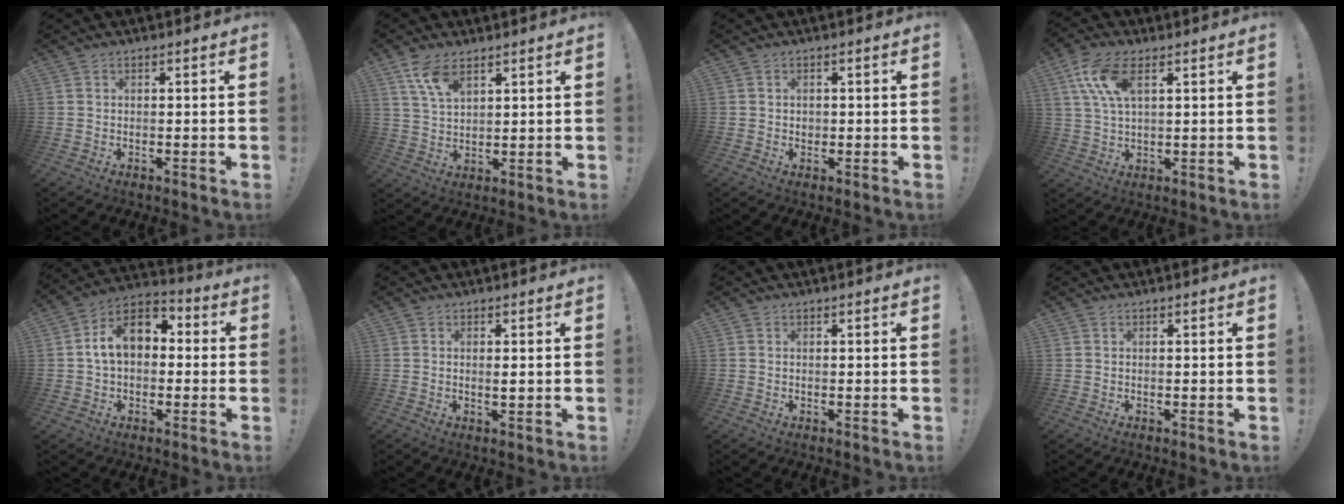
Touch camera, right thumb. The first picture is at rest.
{"total": 7.9, "force": [5.0, 3.6, 4.9], "torque": [-0.090, -0.020, 0.095]}
{"total": 1.1, "force": [0.2, 1.1, 0.2], "torque": [0.003, 0.000, 0.002]}
{"total": 10.7, "force": [4.5, 5.1, 8.3], "torque": [-0.164, -0.004, 0.085]}
{"total": 12.5, "force": [2.2, 8.4, 9.0], "torque": [-0.139, 0.015, 0.047]}
{"total": 1.4, "force": [0.4, 0.2, 1.3], "torque": [-0.010, -0.007, 0.003]}
{"total": 0.0}
{"total": 0.0}